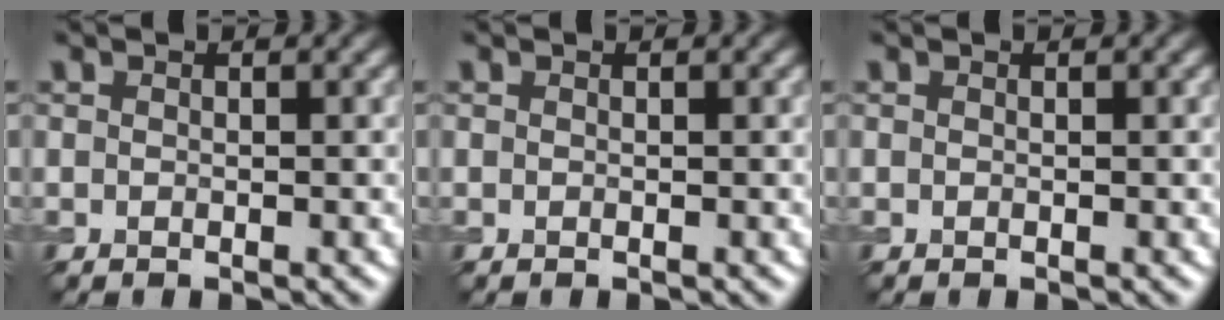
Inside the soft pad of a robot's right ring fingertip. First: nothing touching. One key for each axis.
{"total": 0.0}
{"total": 0.0}